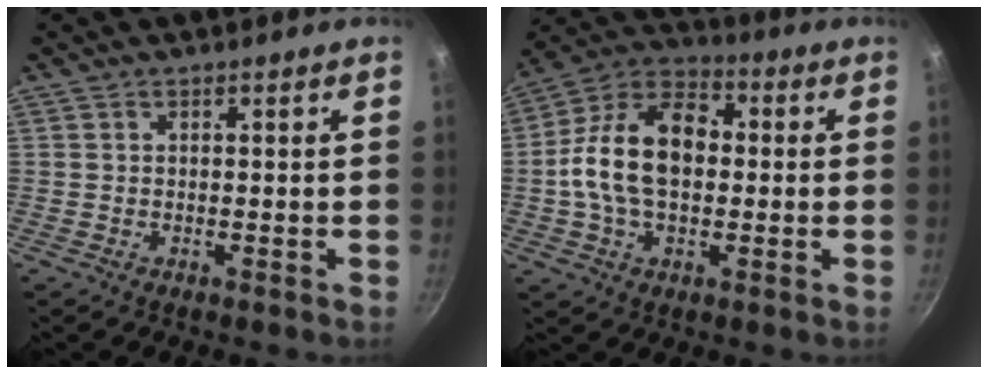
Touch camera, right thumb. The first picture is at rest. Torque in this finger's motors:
{"motor_torque": [1.46, 3.42, 1.32, -0.48, 0.63]}